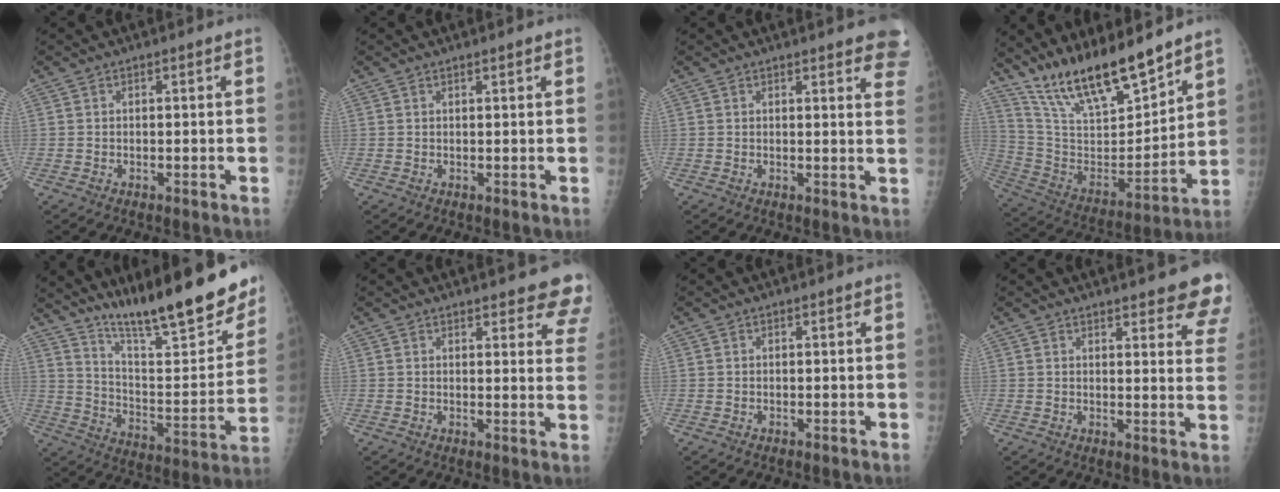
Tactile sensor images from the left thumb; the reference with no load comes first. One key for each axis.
{"total": 0.8, "fx": 0.6, "fy": 0.1, "fz": 0.5, "tx": -0.006, "ty": -0.003, "tz": 0.010}
{"total": 9.4, "fx": 7.1, "fy": 2.2, "fz": 5.7, "tx": -0.038, "ty": -0.023, "tz": 0.065}
{"total": 19.4, "fx": 15.7, "fy": 4.6, "fz": 10.4, "tx": -0.152, "ty": -0.088, "tz": 0.296}
{"total": 23.6, "fx": 18.4, "fy": 4.0, "fz": 14.2, "tx": -0.191, "ty": -0.099, "tz": 0.292}
{"total": 10.9, "fx": 9.6, "fy": 3.1, "fz": 4.2, "tx": -0.001, "ty": -0.042, "tz": 0.087}
{"total": 0.0}
{"total": 12.9, "fx": 11.1, "fy": 3.2, "fz": 5.9, "tx": -0.031, "ty": -0.051, "tz": 0.108}